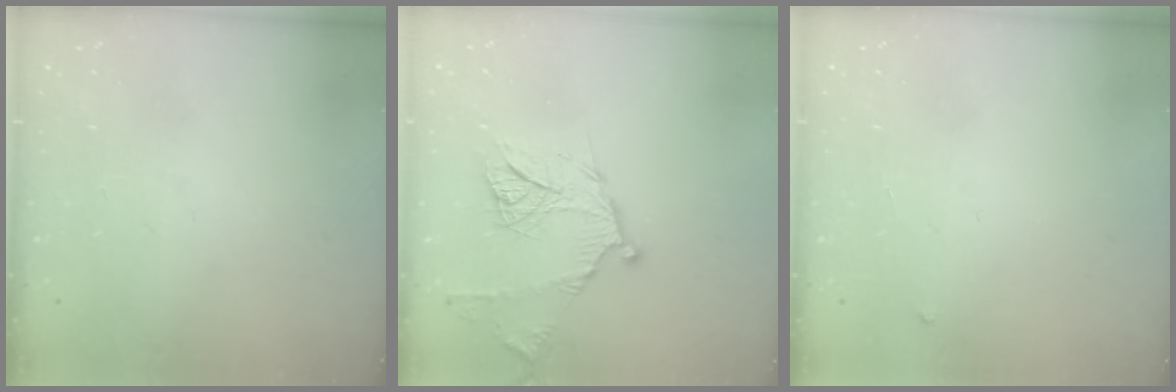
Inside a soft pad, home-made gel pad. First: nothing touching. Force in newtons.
{"total": 15.0, "press": 14.9, "slide": 1.2}
{"total": 2.3, "press": 2.3, "slide": 0.3}